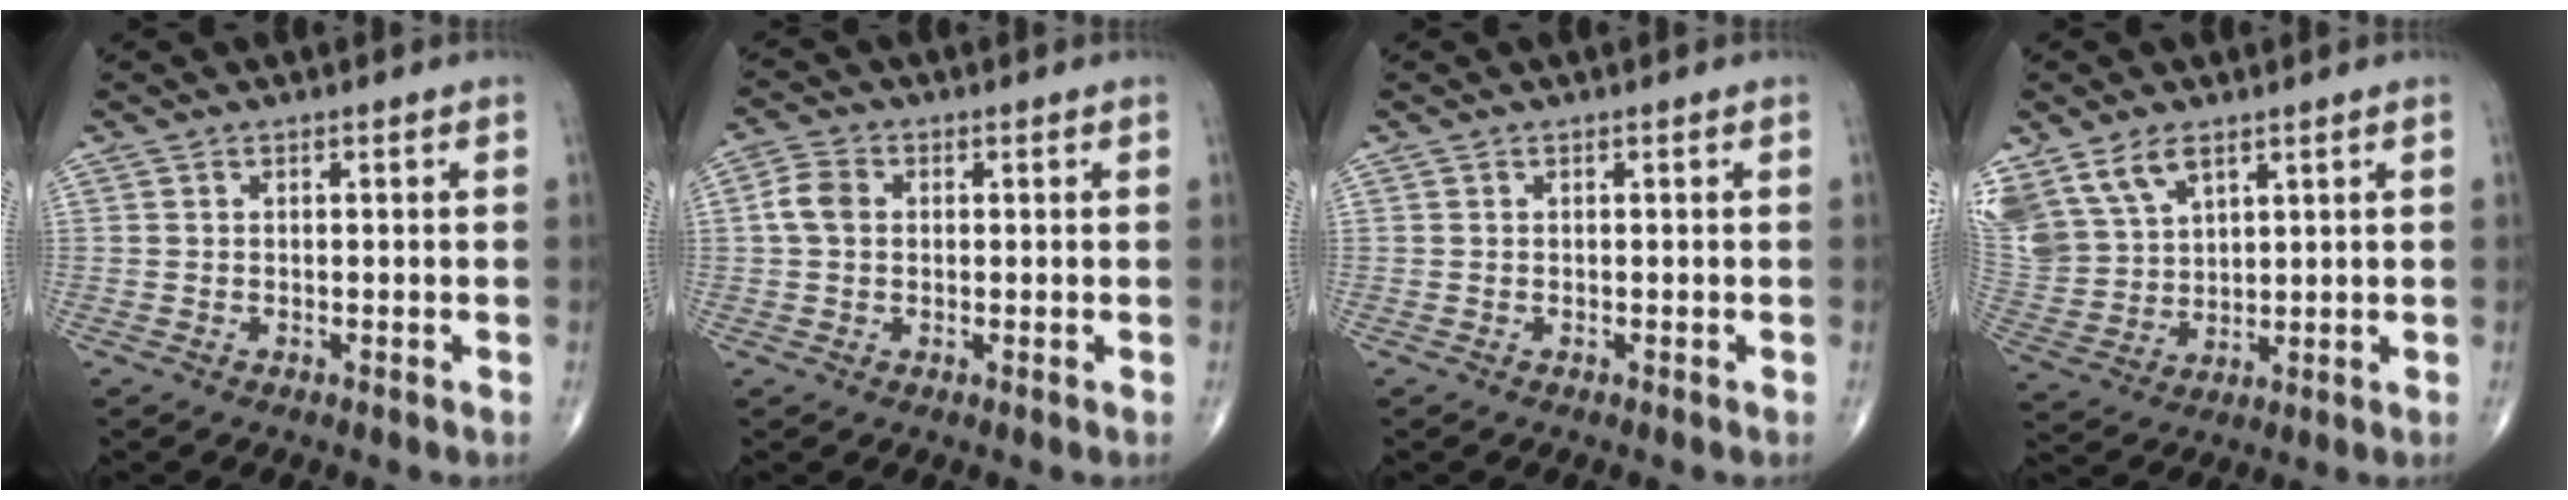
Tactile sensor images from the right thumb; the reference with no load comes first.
{"total": 4.3, "force": [0.4, 3.3, 2.7], "torque": [-0.054, 0.011, 0.002]}
{"total": 0.0}
{"total": 13.1, "force": [7.8, 7.9, 7.0], "torque": [-0.150, -0.012, 0.170]}